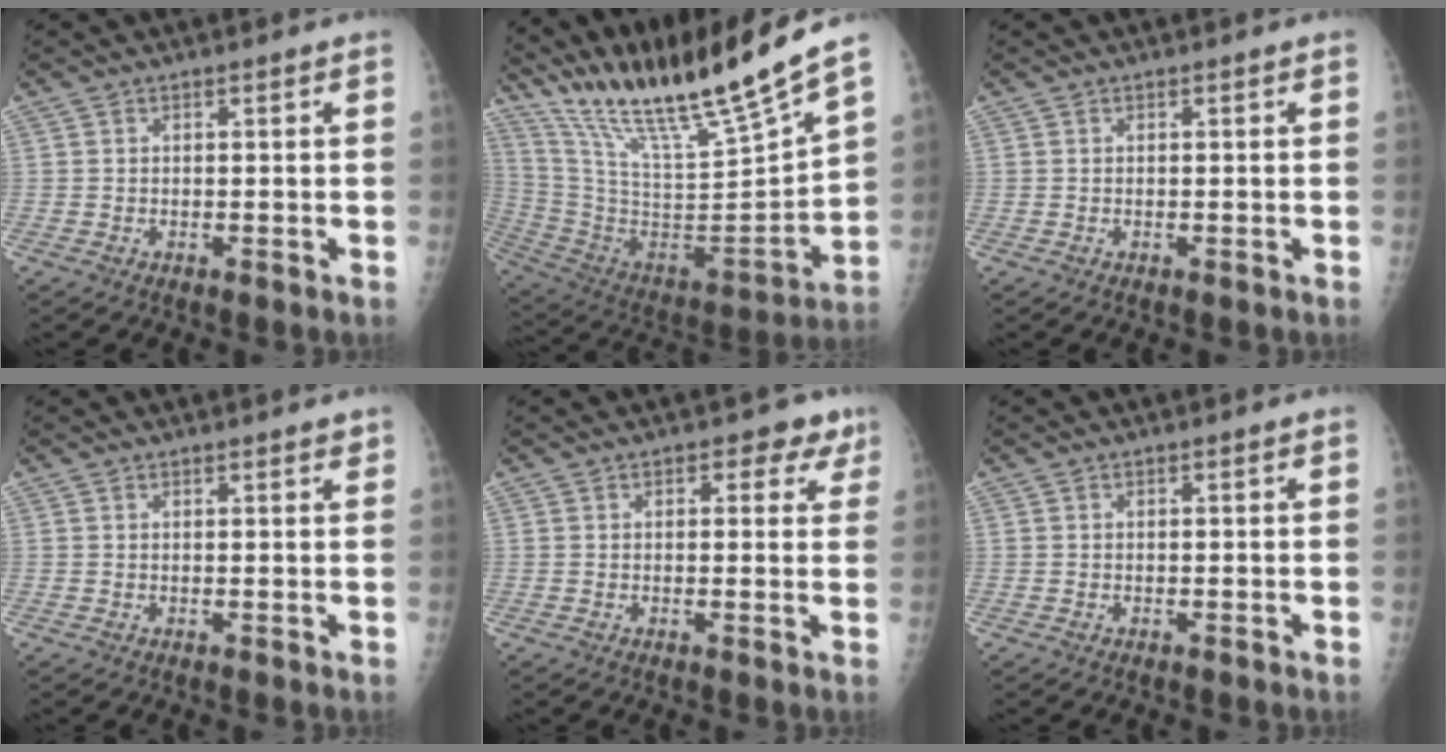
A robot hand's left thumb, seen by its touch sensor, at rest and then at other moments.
{"total": 25.0, "force": [21.0, 0.7, 13.4], "torque": [-0.213, -0.123, 0.375]}
{"total": 0.0}
{"total": 1.3, "force": [1.0, 0.4, 0.6], "torque": [-0.004, -0.003, 0.012]}
{"total": 4.7, "force": [2.4, 2.9, 2.8], "torque": [0.005, -0.004, 0.020]}
{"total": 0.0}